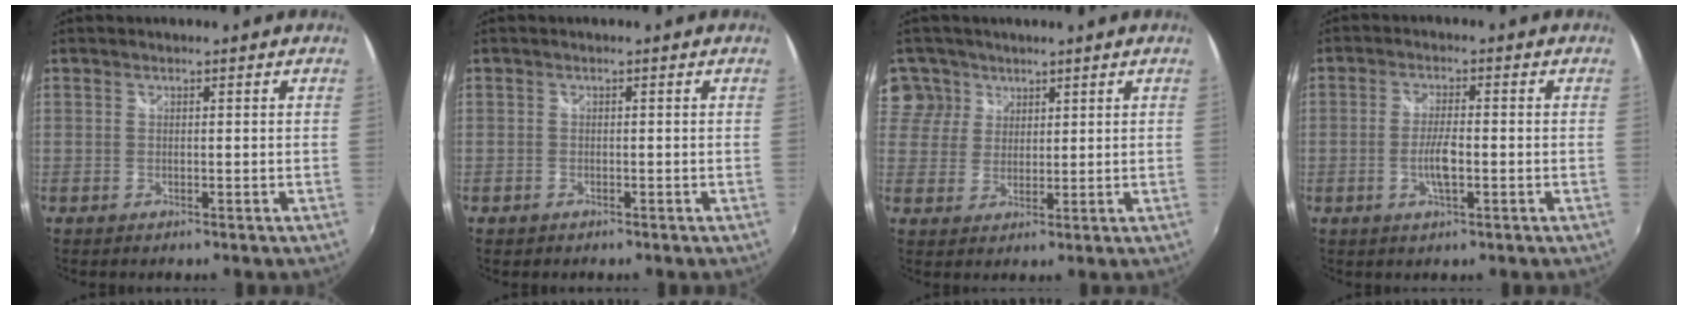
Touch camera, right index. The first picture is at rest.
{"total": 1.0, "force": [-0.6, 0.7, 0.1], "torque": [-0.005, -0.002, -0.012]}
{"total": 5.9, "force": [3.3, 4.9, 0.2], "torque": [0.006, 0.012, 0.053]}
{"total": 4.5, "force": [-1.3, 1.1, 4.2], "torque": [-0.084, -0.002, -0.025]}